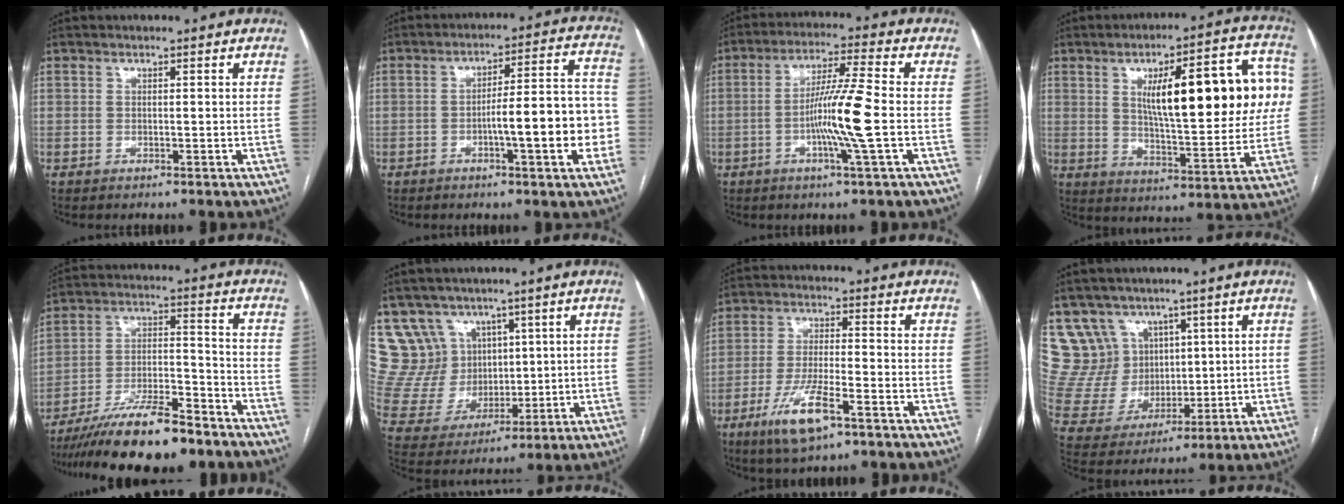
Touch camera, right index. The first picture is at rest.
{"total": 12.4, "force": [-3.1, 1.7, 11.8], "torque": [-0.157, 0.031, -0.040]}
{"total": 10.2, "force": [-1.9, -1.1, 9.9], "torque": [-0.186, -0.003, -0.039]}
{"total": 21.2, "force": [4.6, 5.3, 20.0], "torque": [-0.270, 0.030, 0.070]}
{"total": 16.6, "force": [-13.2, 2.7, 9.7], "torque": [-0.164, -0.003, -0.224]}
{"total": 12.1, "force": [7.7, 9.2, 2.0], "torque": [-0.058, 0.051, 0.171]}
{"total": 9.5, "force": [-5.3, 1.8, 7.7], "torque": [-0.155, -0.014, -0.094]}
{"total": 12.4, "force": [7.8, 9.4, 2.1], "torque": [-0.061, 0.052, 0.175]}